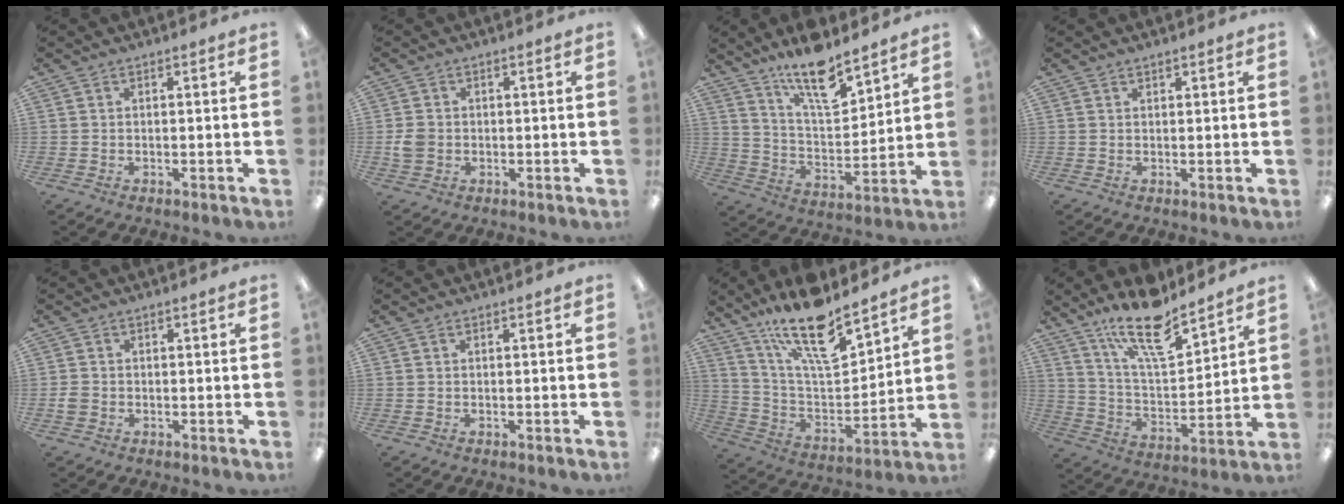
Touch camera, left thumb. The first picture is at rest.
{"total": 3.5, "force": [-0.3, 3.1, 1.7], "torque": [-0.020, 0.004, -0.004]}
{"total": 14.5, "force": [11.5, 4.4, 7.8], "torque": [-0.126, -0.074, 0.196]}
{"total": 0.8, "force": [0.8, 0.3, 0.1], "torque": [-0.002, 0.000, 0.015]}
{"total": 1.8, "force": [-0.5, 1.6, 0.7], "torque": [-0.012, 0.005, -0.011]}
{"total": 0.0}
{"total": 18.6, "force": [14.2, 5.4, 10.7], "torque": [-0.194, -0.093, 0.243]}
{"total": 17.5, "force": [13.1, 5.5, 10.3], "torque": [-0.173, -0.078, 0.221]}